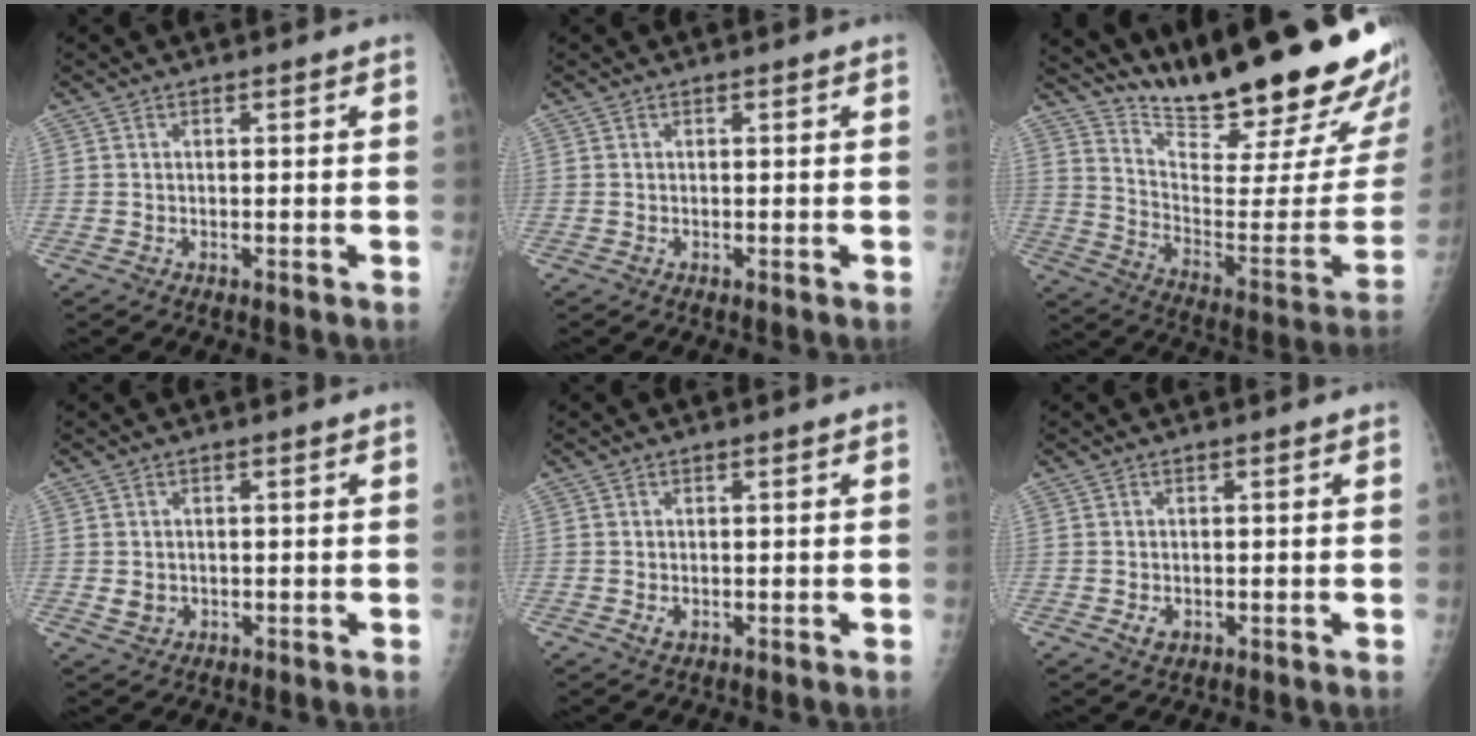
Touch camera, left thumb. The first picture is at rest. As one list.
[{"total": 0.0}, {"total": 31.6, "force": [23.5, 6.4, 20.1], "torque": [-0.277, -0.129, 0.345]}, {"total": 2.2, "force": [0.0, 2.0, 1.0], "torque": [-0.010, -0.001, 0.007]}, {"total": 1.3, "force": [-0.1, 0.9, 1.0], "torque": [-0.012, -0.002, 0.002]}, {"total": 1.8, "force": [-0.4, 1.3, 1.1], "torque": [-0.015, -0.002, -0.003]}]